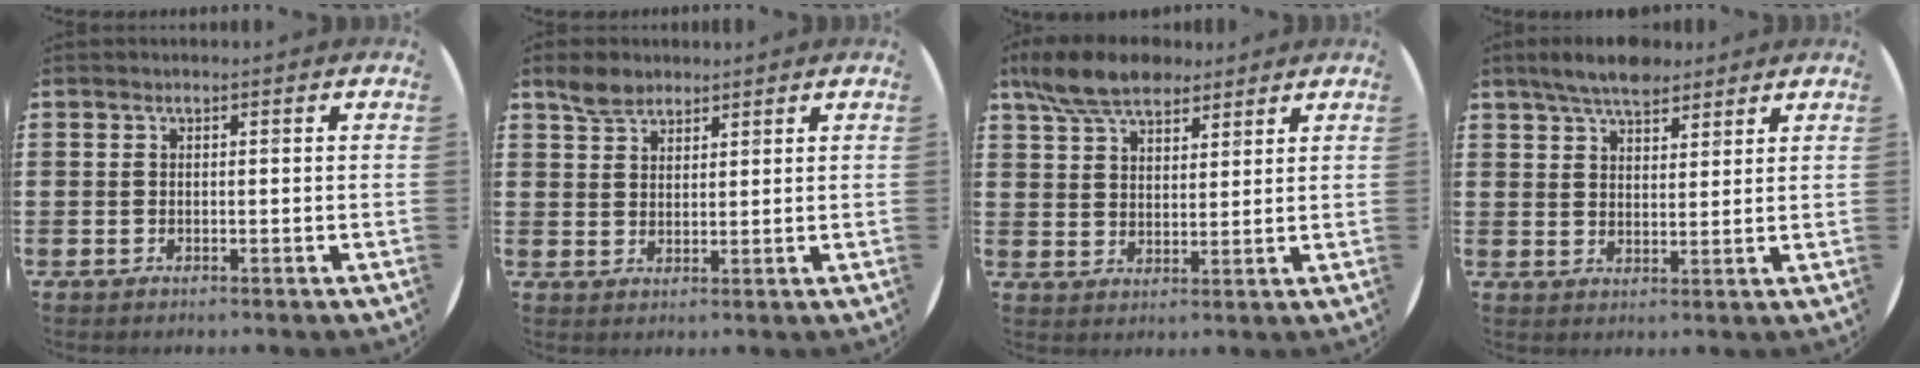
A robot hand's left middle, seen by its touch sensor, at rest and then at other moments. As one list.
[{"total": 3.8, "force": [3.2, 1.9, 0.9], "torque": [-0.017, 0.002, 0.059]}, {"total": 7.8, "force": [6.4, 3.3, 3.0], "torque": [-0.080, -0.005, 0.121]}, {"total": 5.6, "force": [4.9, 1.8, 2.1], "torque": [-0.044, -0.010, 0.089]}]